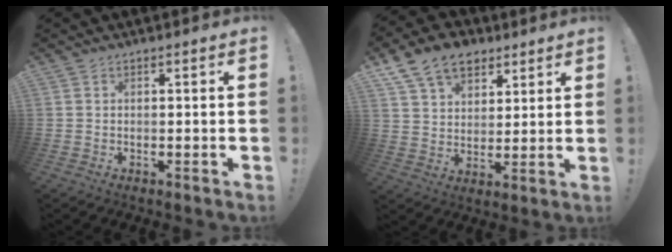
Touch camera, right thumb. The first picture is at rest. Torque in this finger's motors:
{"motor_torque": [1.47, 1.49, 0.54, 0.54, 0.05]}